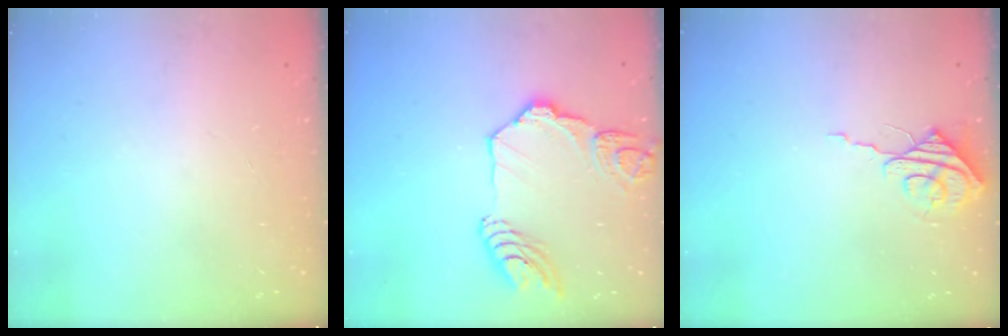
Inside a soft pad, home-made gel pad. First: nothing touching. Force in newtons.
{"total": 15.3, "press": 15.3, "slide": 1.5}
{"total": 7.1, "press": 7.1, "slide": 0.1}